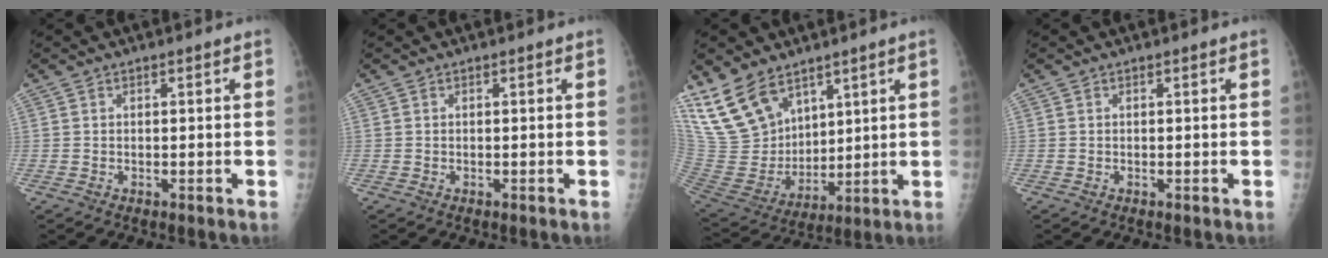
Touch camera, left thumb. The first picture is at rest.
{"total": 0.0}
{"total": 16.8, "force": [11.3, 9.7, 7.8], "torque": [-0.131, -0.044, 0.242]}
{"total": 0.0}